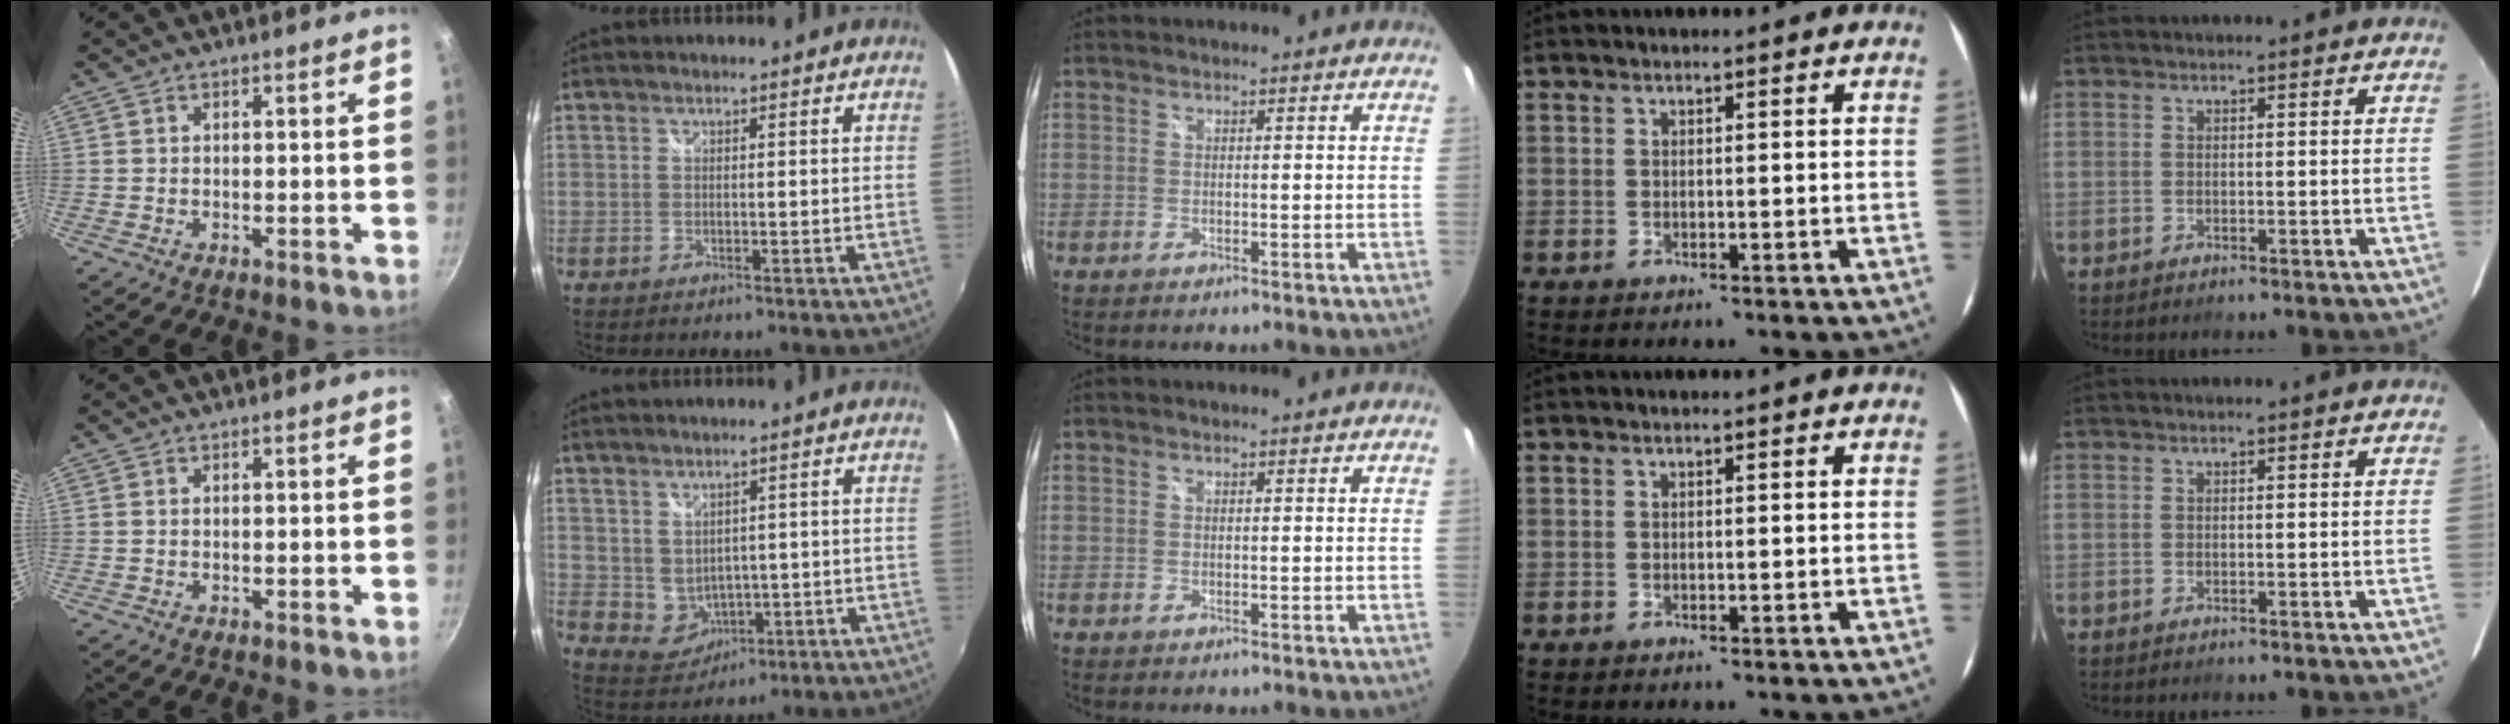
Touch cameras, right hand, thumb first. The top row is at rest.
{"index": {"total": 5.4, "force": [1.1, 4.5, 2.8], "torque": [-0.054, -0.005, 0.039]}}